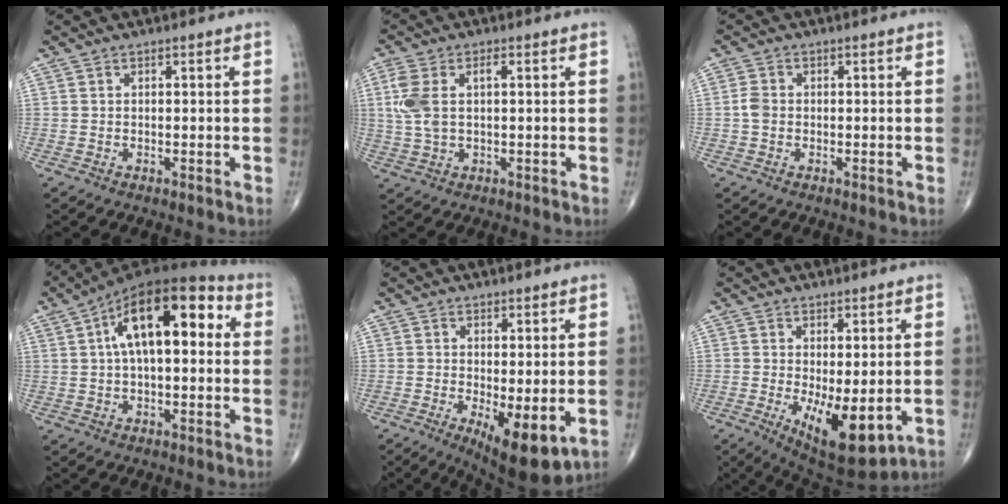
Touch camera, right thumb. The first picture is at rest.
{"total": 7.0, "force": [0.9, 3.6, 5.9], "torque": [-0.142, 0.017, 0.017]}
{"total": 2.2, "force": [-0.4, 1.7, 1.4], "torque": [-0.022, 0.005, -0.013]}
{"total": 16.9, "force": [3.6, 7.9, 14.5], "torque": [-0.207, 0.040, 0.046]}
{"total": 9.6, "force": [-2.2, 3.4, 8.7], "torque": [-0.124, -0.023, -0.024]}
{"total": 10.9, "force": [-2.0, 4.5, 9.8], "torque": [-0.140, -0.024, -0.012]}